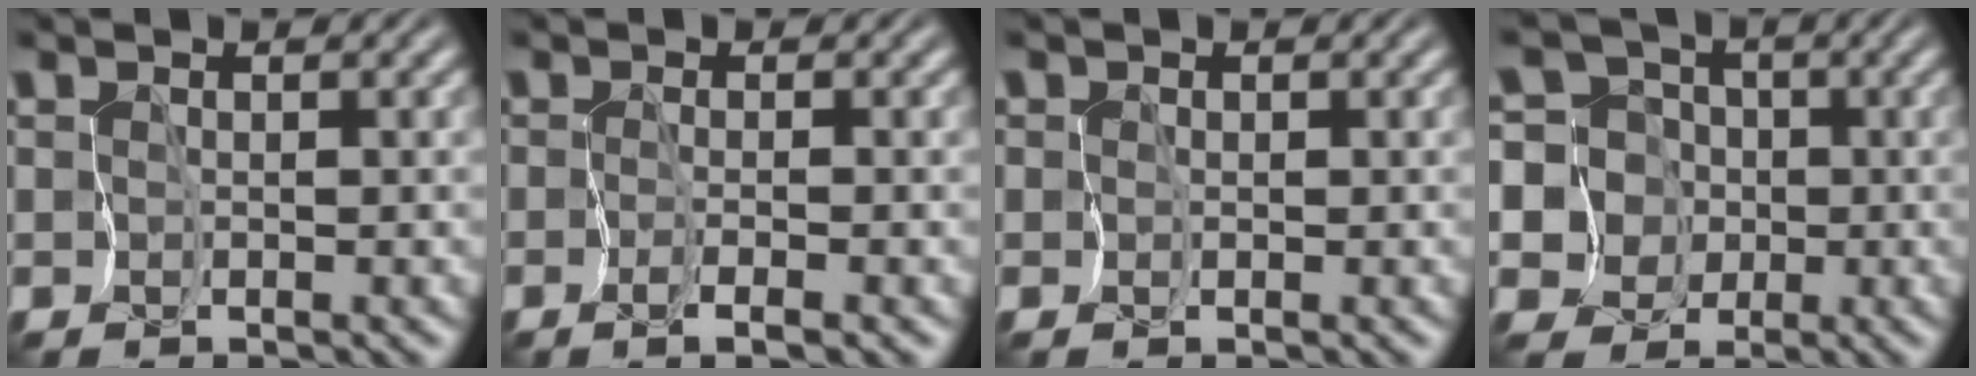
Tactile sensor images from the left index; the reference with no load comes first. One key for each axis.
{"total": 1.2, "fx": -0.8, "fy": -0.2, "fz": 0.8, "tx": -0.016, "ty": 0.000, "tz": -0.018}
{"total": 0.7, "fx": 0.0, "fy": 0.7, "fz": 0.0, "tx": 0.006, "ty": -0.001, "tz": -0.002}
{"total": 10.3, "fx": 0.1, "fy": 10.0, "fz": 2.5, "tx": -0.087, "ty": 0.034, "tz": -0.016}